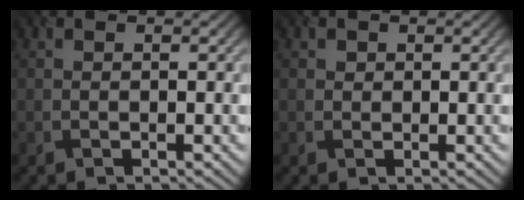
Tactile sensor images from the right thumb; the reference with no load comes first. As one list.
[{"total": 0.7, "force": [0.3, 0.6, 0.1], "torque": [-0.001, -0.004, 0.005]}]